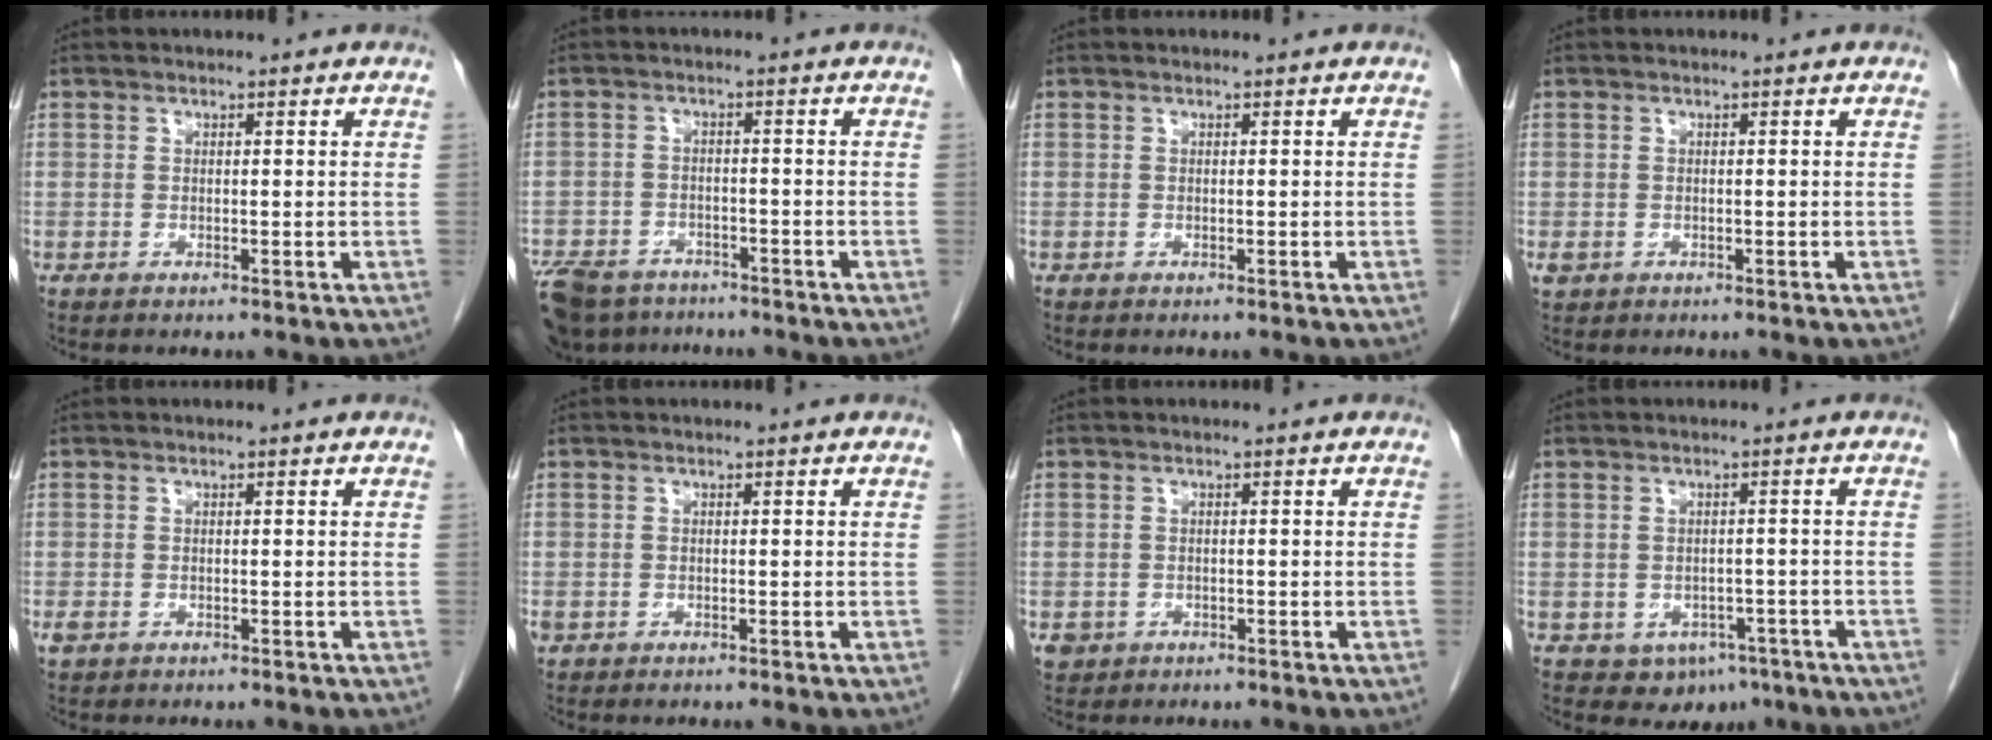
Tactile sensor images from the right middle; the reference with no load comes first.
{"total": 12.3, "force": [-9.4, 6.3, 4.9], "torque": [-0.116, -0.014, -0.141]}
{"total": 0.0}
{"total": 1.1, "force": [-0.3, 0.9, 0.4], "torque": [-0.013, 0.002, -0.001]}
{"total": 1.1, "force": [-0.4, 0.8, 0.6], "torque": [-0.018, 0.000, -0.005]}
{"total": 1.1, "force": [-0.4, 0.9, 0.4], "torque": [-0.011, 0.003, -0.003]}
{"total": 1.8, "force": [-0.7, 1.6, 0.4], "torque": [-0.007, 0.004, -0.006]}
{"total": 5.1, "force": [-2.9, 3.7, 2.0], "torque": [-0.017, 0.005, -0.030]}